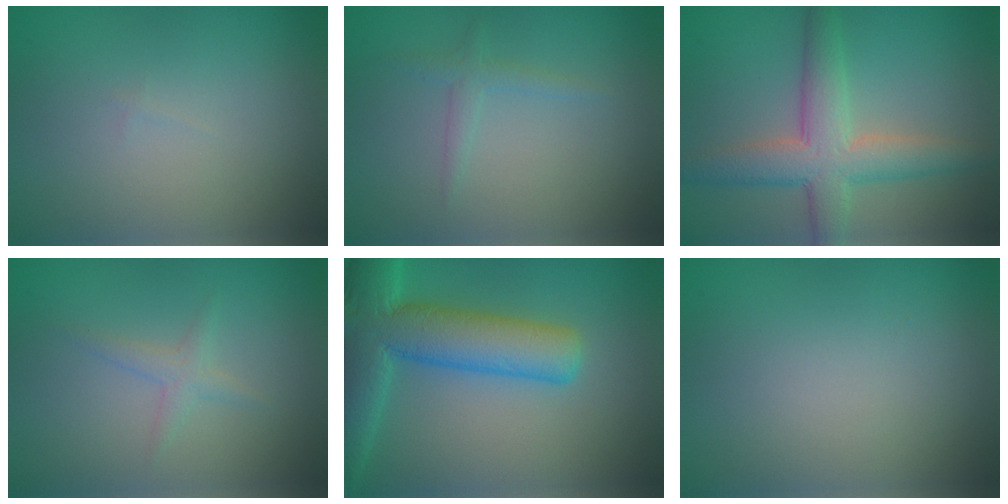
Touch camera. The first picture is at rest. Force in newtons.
{"total": 1.3, "press": 1.3, "slide": 0.1}
{"total": 5.7, "press": 5.7, "slide": 0.2}
{"total": 1.3, "press": 1.3, "slide": 0.1}
{"total": 9.7, "press": 9.7, "slide": 0.6}
{"total": 0.0}